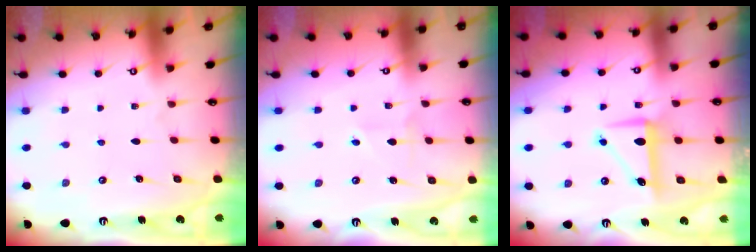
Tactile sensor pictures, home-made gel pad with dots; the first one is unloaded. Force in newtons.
{"total": 2.7, "press": 2.5, "slide": 0.9}
{"total": 8.4, "press": 8.4, "slide": 0.3}